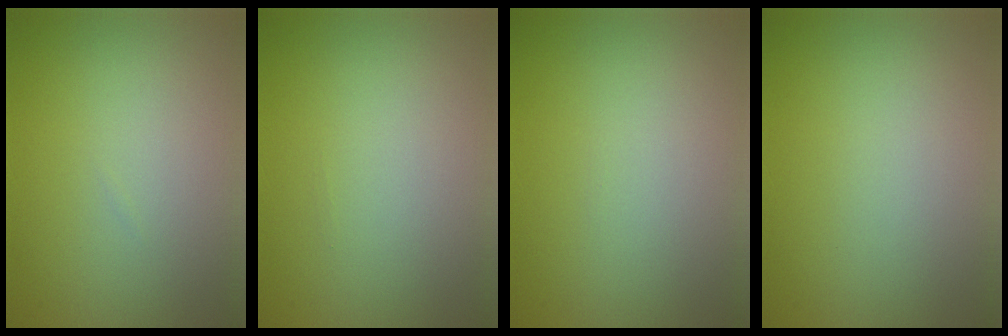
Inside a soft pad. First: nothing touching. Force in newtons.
{"total": 0.0}
{"total": 0.0}
{"total": 0.0}